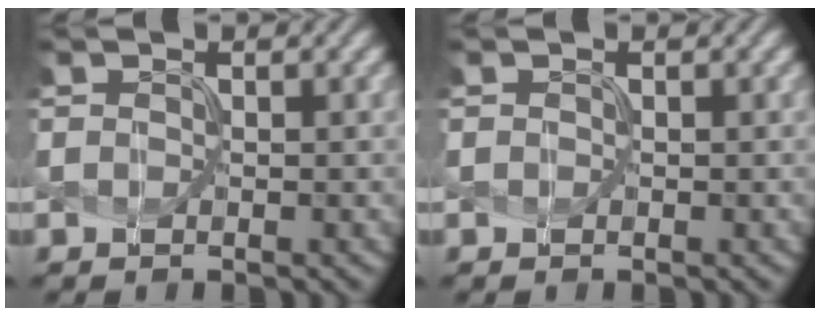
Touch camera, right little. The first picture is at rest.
{"total": 0.9, "force": [-0.4, -0.3, -0.7], "torque": [0.005, -0.001, 0.003]}